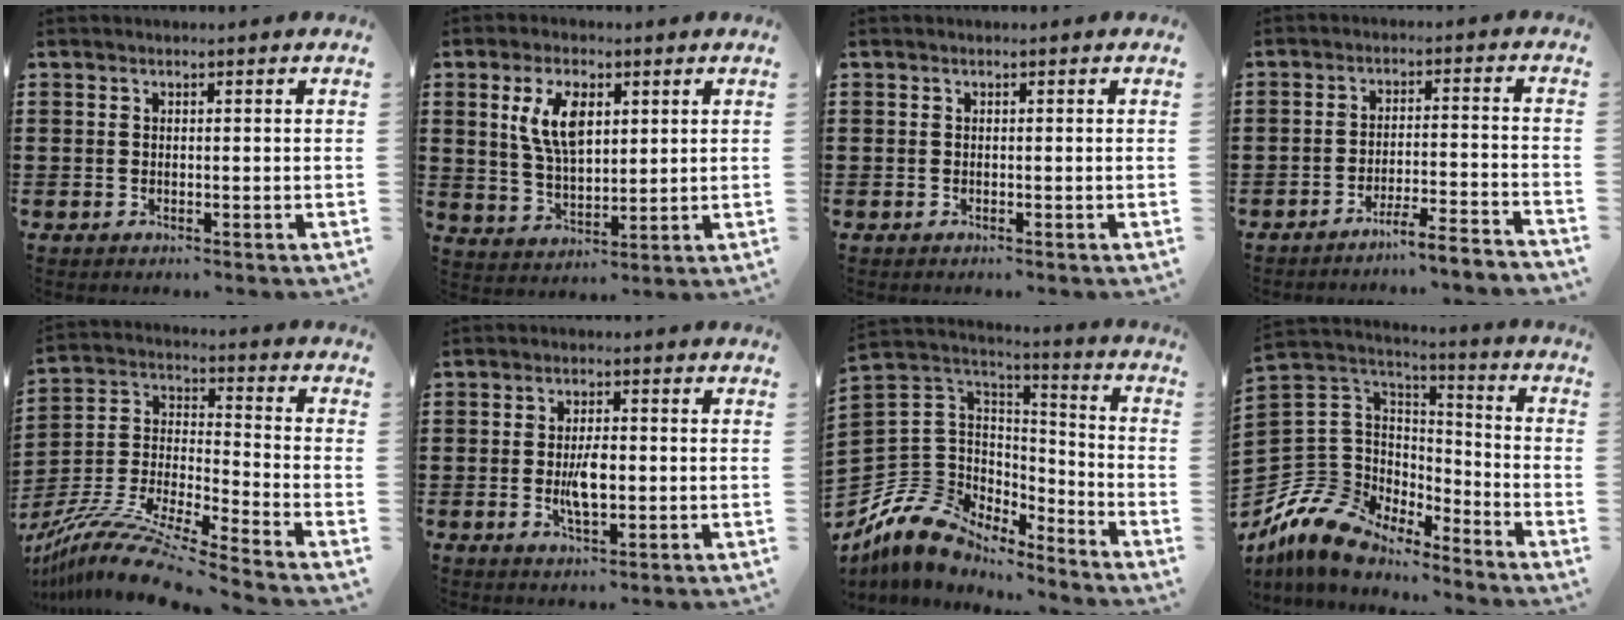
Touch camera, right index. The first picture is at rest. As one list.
[{"total": 7.9, "force": [2.7, 3.9, 6.4], "torque": [-0.128, 0.008, 0.046]}, {"total": 0.0}, {"total": 4.8, "force": [-4.4, -0.7, 1.8], "torque": [-0.029, -0.013, -0.085]}, {"total": 10.8, "force": [-9.6, -0.3, 5.0], "torque": [-0.113, -0.007, -0.200]}, {"total": 4.8, "force": [-0.5, 1.9, 4.4], "torque": [-0.086, -0.007, -0.014]}, {"total": 10.3, "force": [-6.5, 7.5, 2.7], "torque": [-0.101, 0.005, -0.127]}, {"total": 10.5, "force": [-7.7, 6.8, 2.4], "torque": [-0.101, 0.001, -0.154]}]